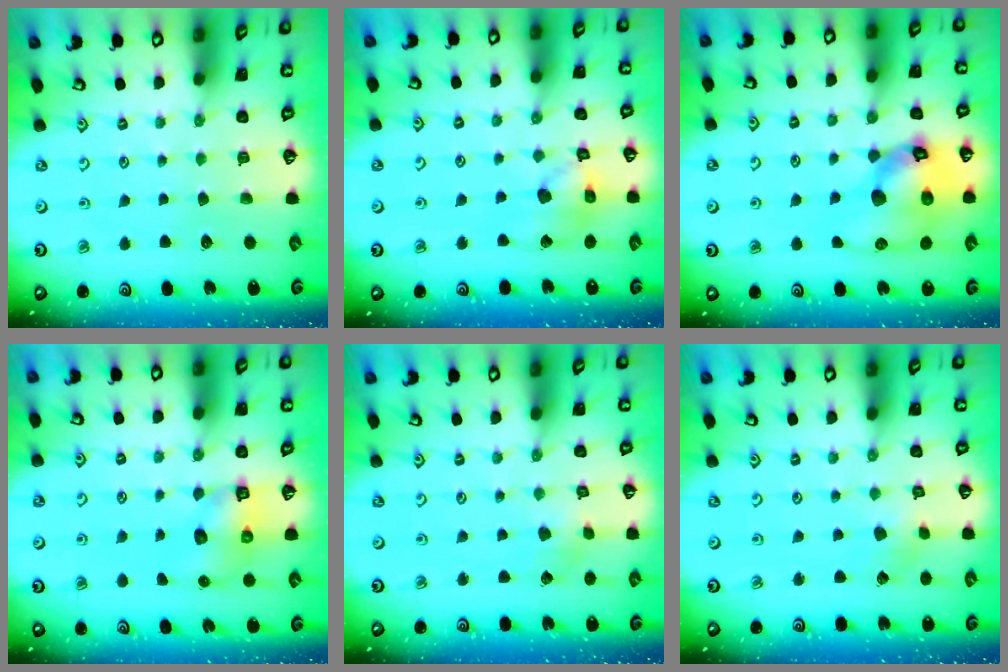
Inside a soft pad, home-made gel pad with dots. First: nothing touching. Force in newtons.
{"total": 13.1, "press": 13.0, "slide": 1.9}
{"total": 17.7, "press": 17.5, "slide": 2.7}
{"total": 6.5, "press": 6.5, "slide": 0.6}
{"total": 2.1, "press": 2.1, "slide": 0.1}
{"total": 2.2, "press": 2.2, "slide": 0.2}